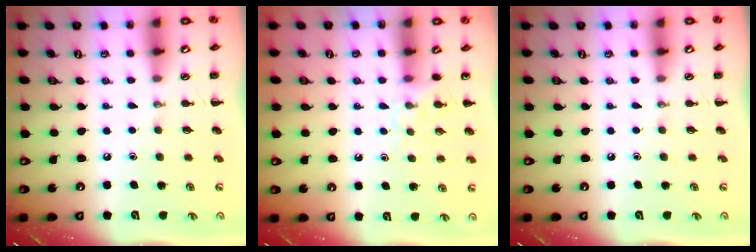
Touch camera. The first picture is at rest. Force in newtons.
{"total": 6.0, "press": 5.7, "slide": 1.9}
{"total": 0.0}